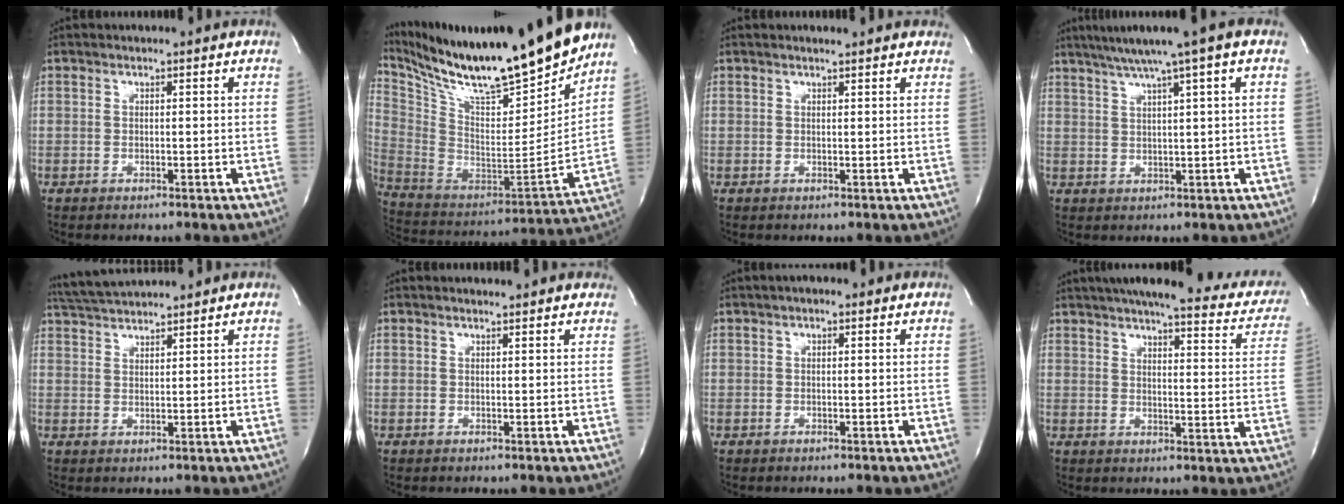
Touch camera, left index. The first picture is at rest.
{"total": 25.3, "force": [21.8, 2.2, 12.6], "torque": [-0.253, -0.055, 0.359]}
{"total": 3.3, "force": [2.9, 0.6, 1.4], "torque": [-0.024, 0.009, 0.029]}
{"total": 8.0, "force": [5.1, -1.0, 6.1], "torque": [-0.099, 0.018, 0.078]}
{"total": 5.9, "force": [5.7, -0.4, 1.5], "torque": [-0.036, 0.025, 0.108]}
{"total": 2.6, "force": [2.4, 0.6, 0.8], "torque": [-0.018, 0.007, 0.023]}
{"total": 1.2, "force": [0.3, 0.7, 0.9], "torque": [-0.018, 0.005, 0.000]}
{"total": 25.6, "force": [21.5, 4.8, 13.1], "torque": [-0.186, -0.021, 0.247]}